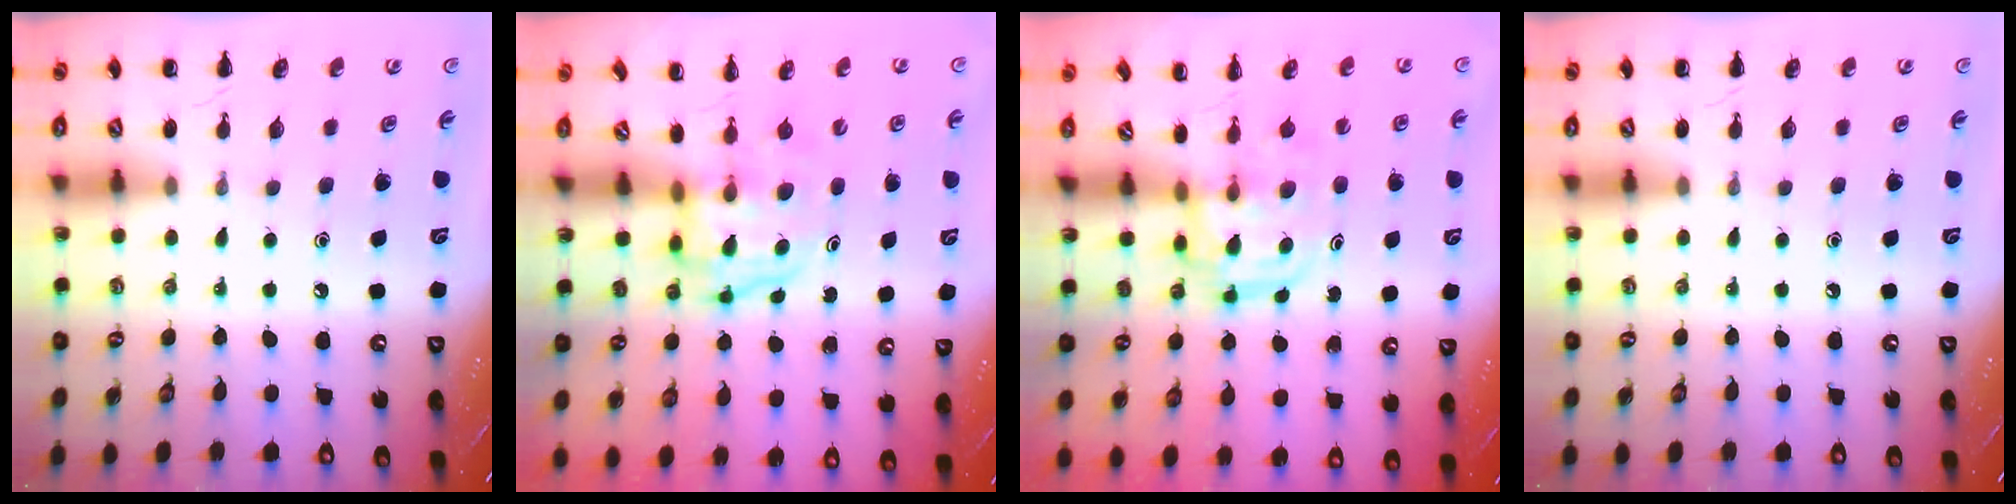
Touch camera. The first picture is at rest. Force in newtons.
{"total": 3.9, "press": 3.8, "slide": 0.6}
{"total": 3.1, "press": 3.1, "slide": 0.3}
{"total": 0.0}